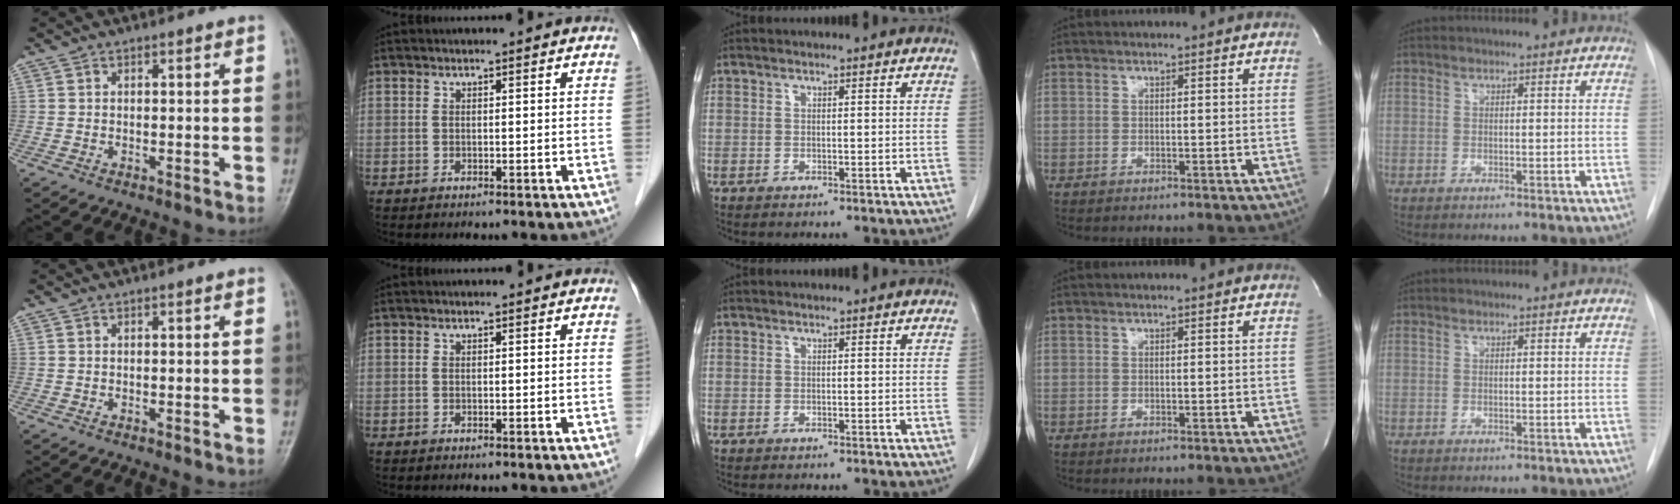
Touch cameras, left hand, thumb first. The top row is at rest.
{}